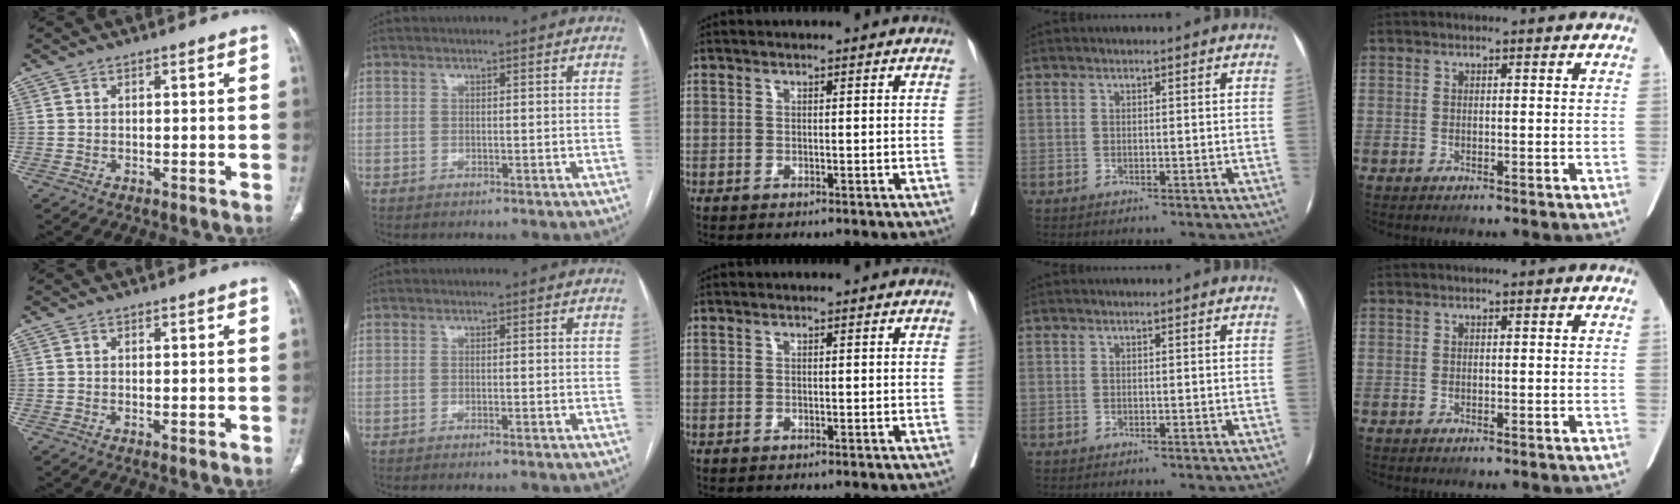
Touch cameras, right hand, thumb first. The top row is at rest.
{"thumb": {"total": 0.9, "force": [-0.1, 0.2, 0.9], "torque": [-0.019, -0.006, 0.001]}, "index": {"total": 1.0, "force": [-0.7, -0.2, 0.6], "torque": [-0.012, 0.001, -0.012]}}